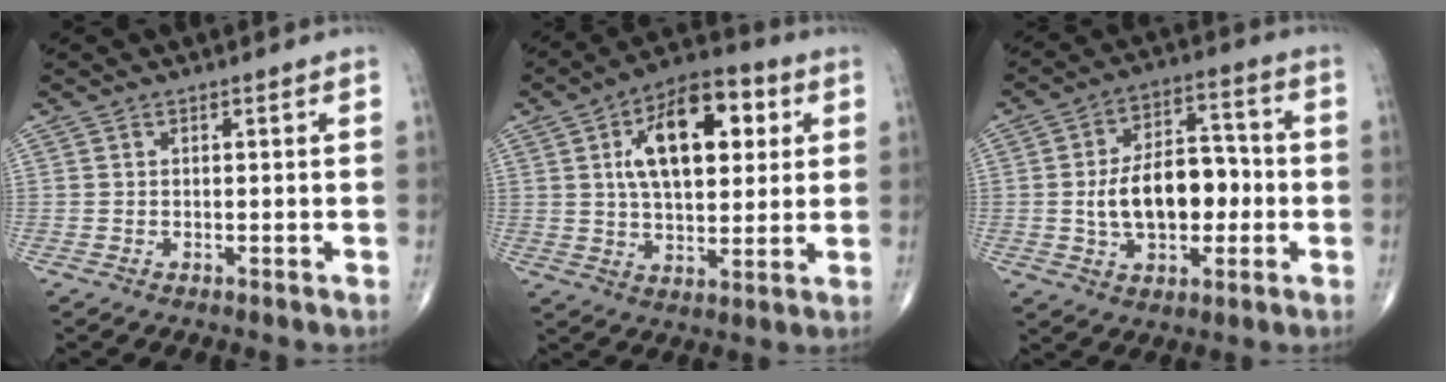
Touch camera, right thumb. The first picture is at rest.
{"total": 17.6, "force": [4.9, 9.3, 14.1], "torque": [-0.194, 0.005, 0.077]}
{"total": 14.3, "force": [-1.4, 8.6, 11.4], "torque": [-0.164, 0.031, -0.021]}